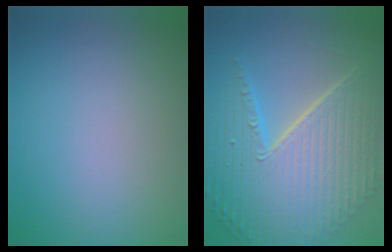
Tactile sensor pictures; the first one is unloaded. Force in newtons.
{"total": 11.2, "press": 7.4, "slide": 8.5}